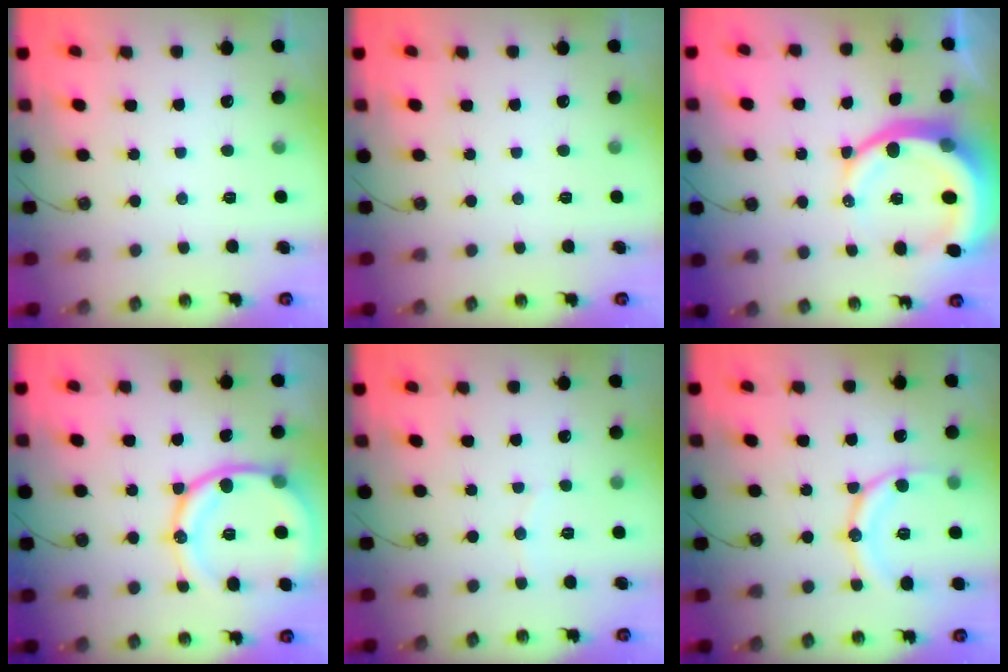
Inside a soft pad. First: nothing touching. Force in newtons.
{"total": 0.0}
{"total": 14.5, "press": 14.4, "slide": 1.7}
{"total": 19.0, "press": 18.9, "slide": 1.9}
{"total": 3.2, "press": 3.1, "slide": 0.3}
{"total": 12.3, "press": 12.2, "slide": 1.1}